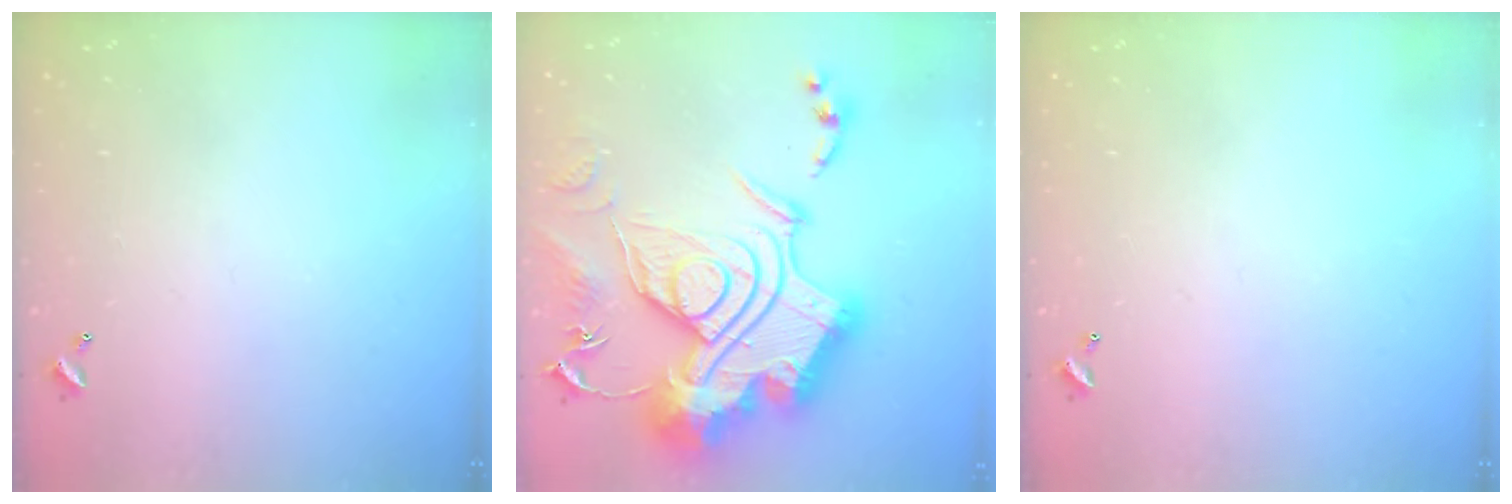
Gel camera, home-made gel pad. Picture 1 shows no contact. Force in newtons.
{"total": 1.1, "press": 1.1, "slide": 0.0}
{"total": 0.0}